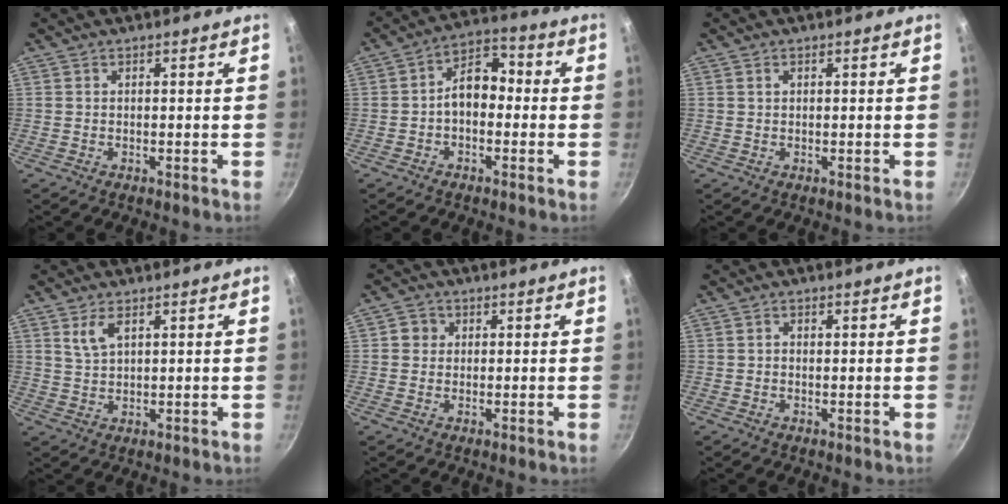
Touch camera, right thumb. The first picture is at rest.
{"total": 8.2, "force": [-0.8, 5.4, 6.2], "torque": [-0.074, 0.035, -0.028]}
{"total": 0.7, "force": [0.3, 0.5, 0.4], "torque": [-0.006, -0.001, 0.006]}
{"total": 3.8, "force": [2.0, 1.8, 2.7], "torque": [-0.051, -0.009, 0.045]}
{"total": 2.7, "force": [0.4, 2.5, 0.8], "torque": [0.002, 0.003, 0.003]}
{"total": 0.6, "force": [0.0, 0.5, 0.3], "torque": [-0.005, 0.000, -0.001]}